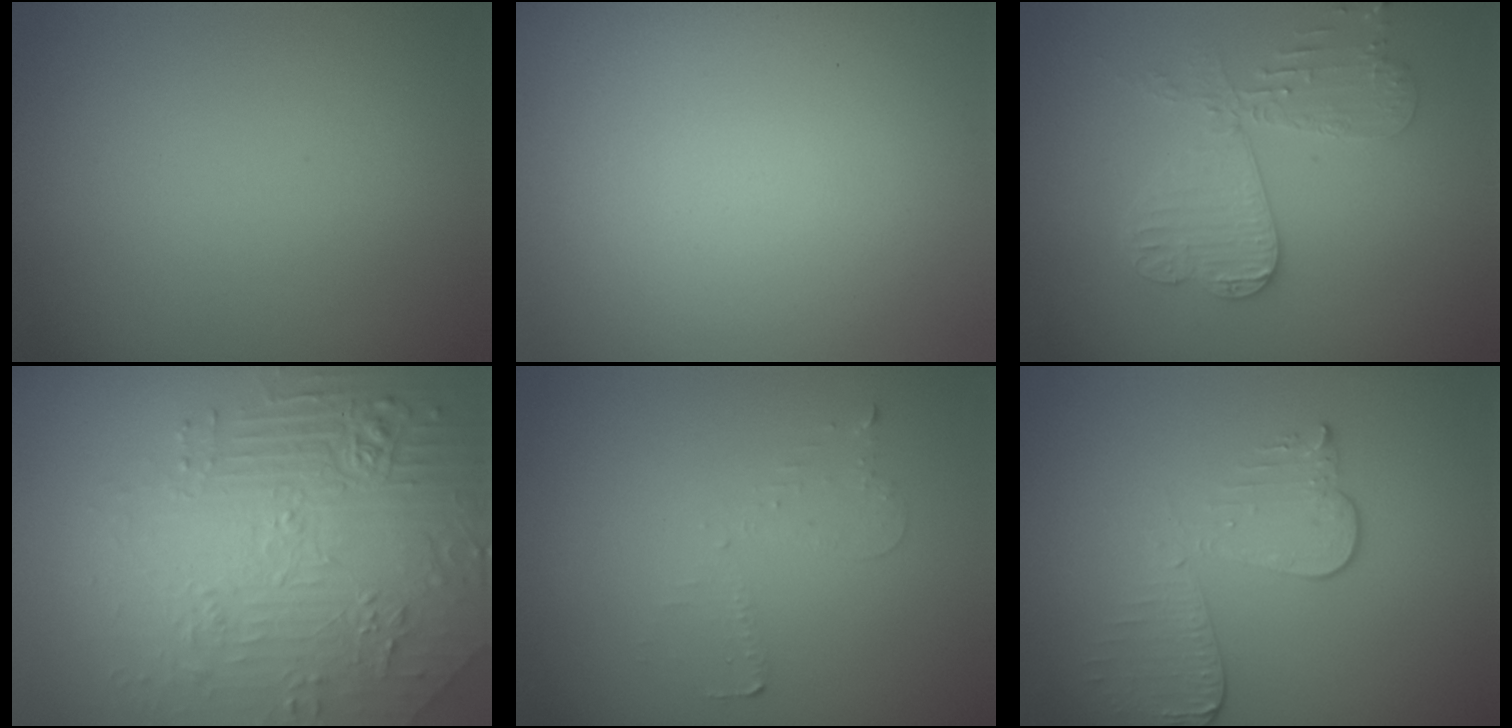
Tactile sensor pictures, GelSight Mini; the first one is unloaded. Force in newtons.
{"total": 0.0}
{"total": 3.7, "press": 3.6, "slide": 1.0}
{"total": 5.7, "press": 5.0, "slide": 2.8}
{"total": 0.9, "press": 0.8, "slide": 0.4}
{"total": 3.3, "press": 3.0, "slide": 1.5}